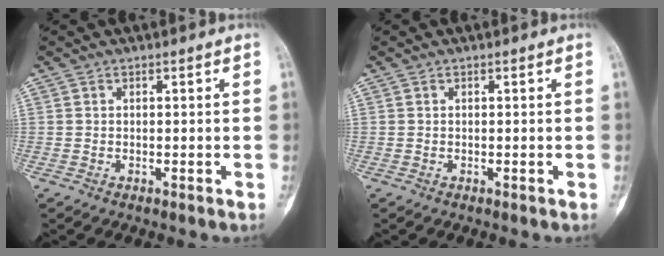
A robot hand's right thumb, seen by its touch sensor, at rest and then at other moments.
{"total": 0.0}